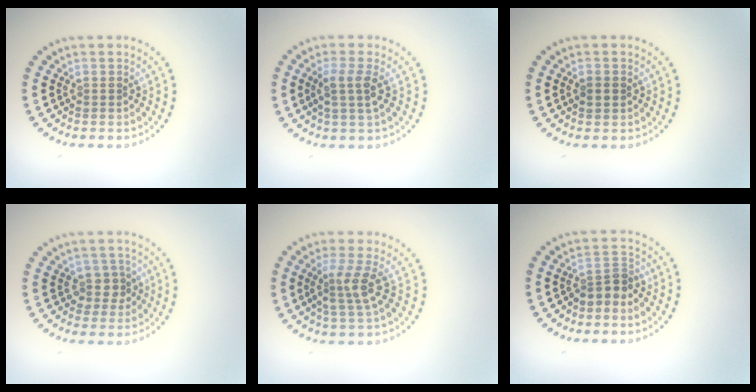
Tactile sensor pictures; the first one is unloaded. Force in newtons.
{"total": 2.3, "press": 1.9, "slide": 1.3}
{"total": 1.4, "press": 1.4, "slide": 0.2}
{"total": 2.1, "press": 1.7, "slide": 1.2}
{"total": 2.8, "press": 2.2, "slide": 1.7}
{"total": 2.3, "press": 1.9, "slide": 1.4}